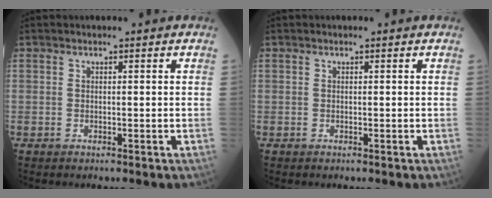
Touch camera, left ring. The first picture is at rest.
{"total": 0.0}